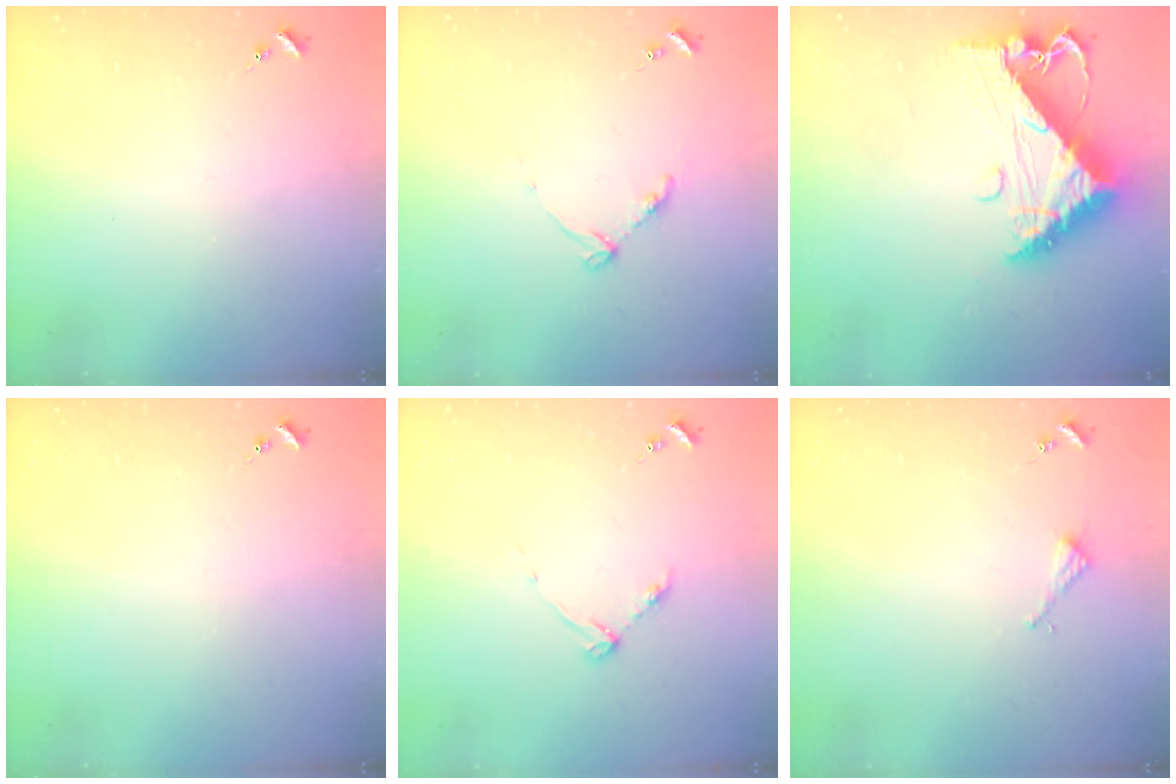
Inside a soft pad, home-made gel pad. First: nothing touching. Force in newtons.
{"total": 5.6, "press": 5.5, "slide": 0.7}
{"total": 12.7, "press": 12.7, "slide": 1.3}
{"total": 0.0}
{"total": 3.3, "press": 3.3, "slide": 0.5}
{"total": 2.2, "press": 2.2, "slide": 0.2}